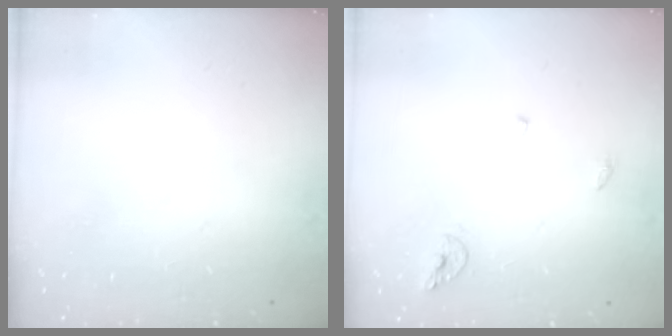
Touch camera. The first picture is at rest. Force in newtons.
{"total": 6.1, "press": 6.1, "slide": 0.6}